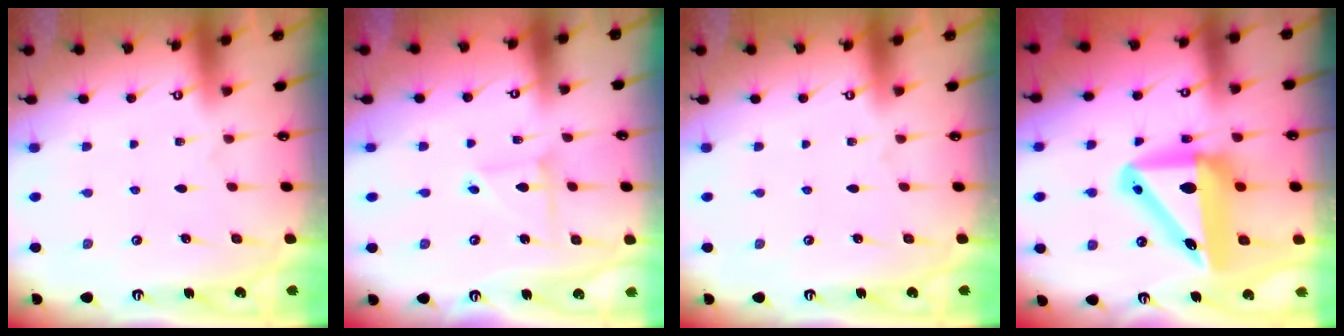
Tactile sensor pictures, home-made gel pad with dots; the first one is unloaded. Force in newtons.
{"total": 3.9, "press": 3.9, "slide": 0.4}
{"total": 0.0}
{"total": 15.6, "press": 14.9, "slide": 4.6}